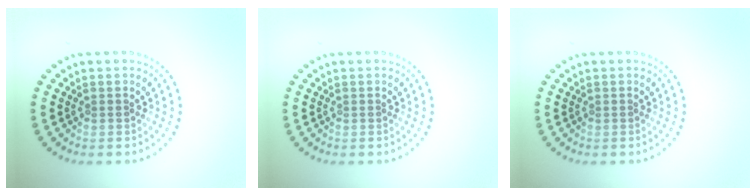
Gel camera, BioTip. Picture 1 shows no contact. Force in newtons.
{"total": 0.0}
{"total": 0.0}